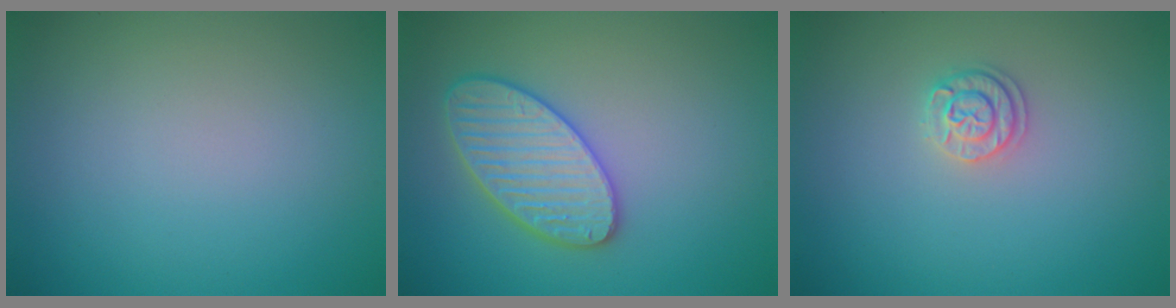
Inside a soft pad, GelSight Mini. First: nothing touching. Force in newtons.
{"total": 4.3, "press": 4.1, "slide": 1.3}
{"total": 1.7, "press": 1.7, "slide": 0.5}